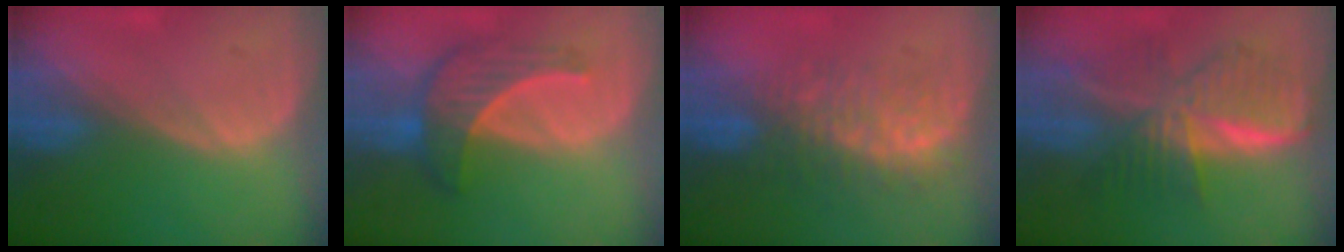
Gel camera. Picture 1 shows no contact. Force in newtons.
{"total": 7.3, "press": 6.7, "slide": 2.9}
{"total": 7.8, "press": 7.7, "slide": 1.3}
{"total": 9.5, "press": 9.5, "slide": 0.6}